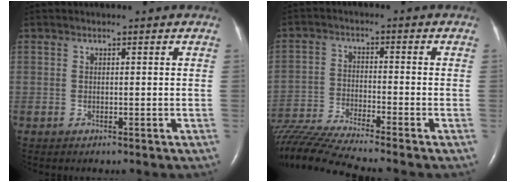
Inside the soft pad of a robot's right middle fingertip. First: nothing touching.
{"total": 10.5, "force": [-9.5, -1.9, 4.1], "torque": [-0.072, -0.025, -0.171]}